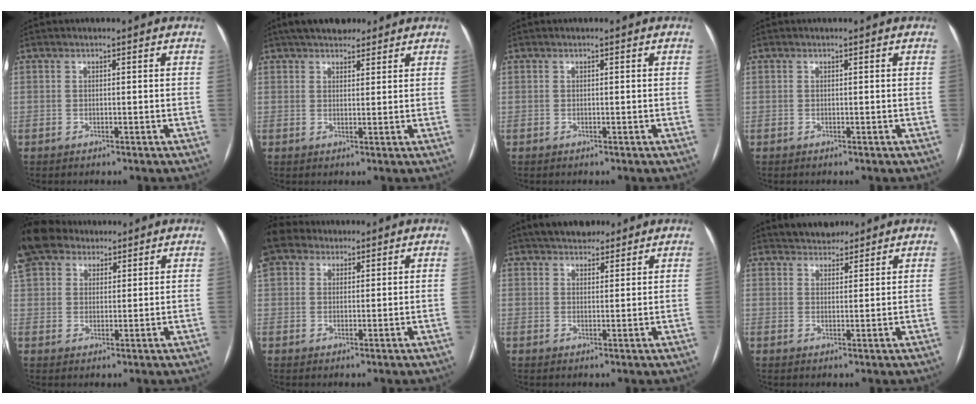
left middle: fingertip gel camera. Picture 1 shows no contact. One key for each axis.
{"total": 7.8, "fx": 6.3, "fy": 3.0, "fz": 3.5, "tx": -0.046, "ty": 0.020, "tz": 0.102}
{"total": 0.0}
{"total": 0.0}
{"total": 12.6, "fx": 9.2, "fy": 7.2, "fz": 4.8, "tx": -0.130, "ty": 0.050, "tz": 0.170}
{"total": 7.9, "fx": 5.9, "fy": 4.6, "fz": 2.6, "tx": -0.069, "ty": 0.041, "tz": 0.117}
{"total": 6.8, "fx": 5.7, "fy": 2.6, "fz": 2.6, "tx": -0.031, "ty": 0.016, "tz": 0.090}
{"total": 4.3, "fx": 3.9, "fy": 1.7, "fz": 0.7, "tx": -0.007, "ty": 0.013, "tz": 0.064}